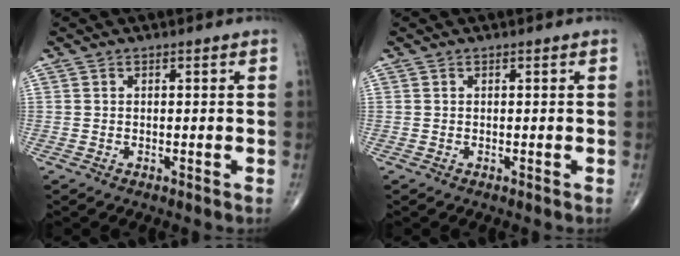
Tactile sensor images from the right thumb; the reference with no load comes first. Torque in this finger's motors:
{"motor_torque": [0.00, 0.00, 0.00, 0.00, 0.00]}